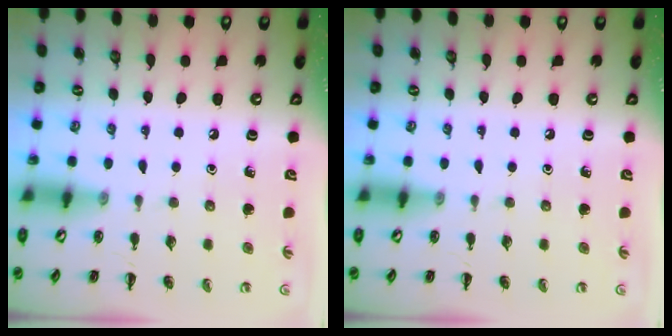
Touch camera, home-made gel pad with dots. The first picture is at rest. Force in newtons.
{"total": 0.0}